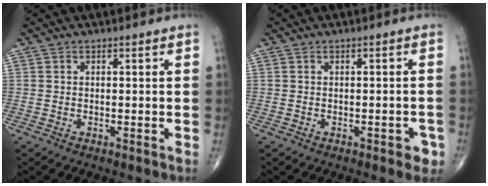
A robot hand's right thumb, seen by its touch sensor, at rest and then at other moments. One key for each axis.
{"total": 3.2, "fx": -1.6, "fy": 1.6, "fz": 2.2, "tx": -0.010, "ty": 0.009, "tz": -0.017}